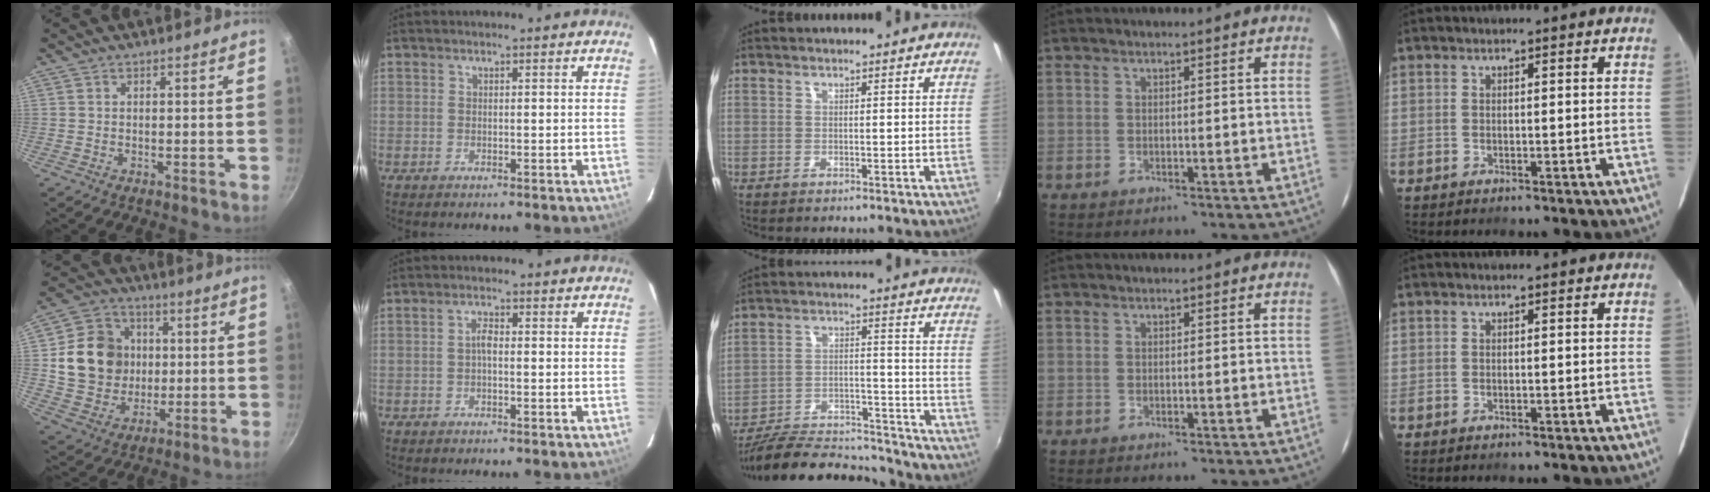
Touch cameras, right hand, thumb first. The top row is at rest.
{"thumb": {"total": 16.0, "force": [1.6, 14.0, 7.7], "torque": [-0.107, 0.009, 0.031]}, "index": {"total": 2.1, "force": [-0.3, 0.8, 1.9], "torque": [-0.040, 0.009, -0.008]}, "middle": {"total": 19.5, "force": [-17.6, 4.7, 6.9], "torque": [-0.136, -0.005, -0.260]}}